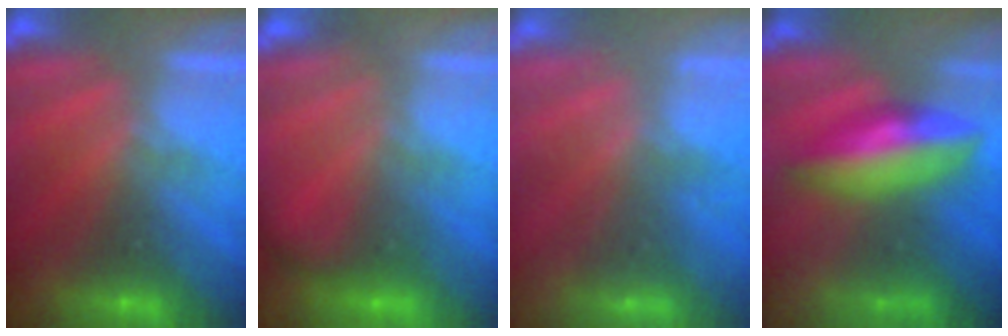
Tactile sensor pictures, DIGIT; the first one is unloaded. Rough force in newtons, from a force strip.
{"total": 2.2}
{"total": 2.2}
{"total": 13.7}